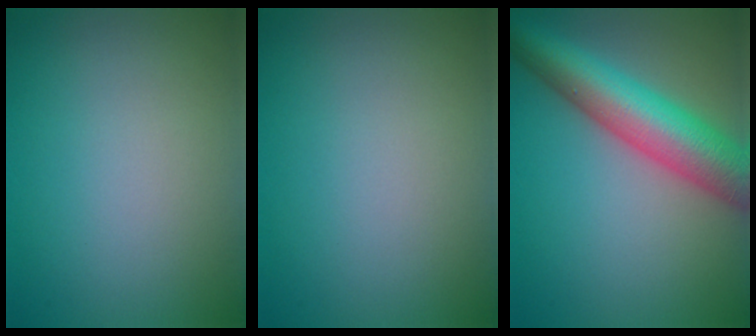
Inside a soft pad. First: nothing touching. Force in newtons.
{"total": 0.0}
{"total": 9.3, "press": 9.3, "slide": 0.2}